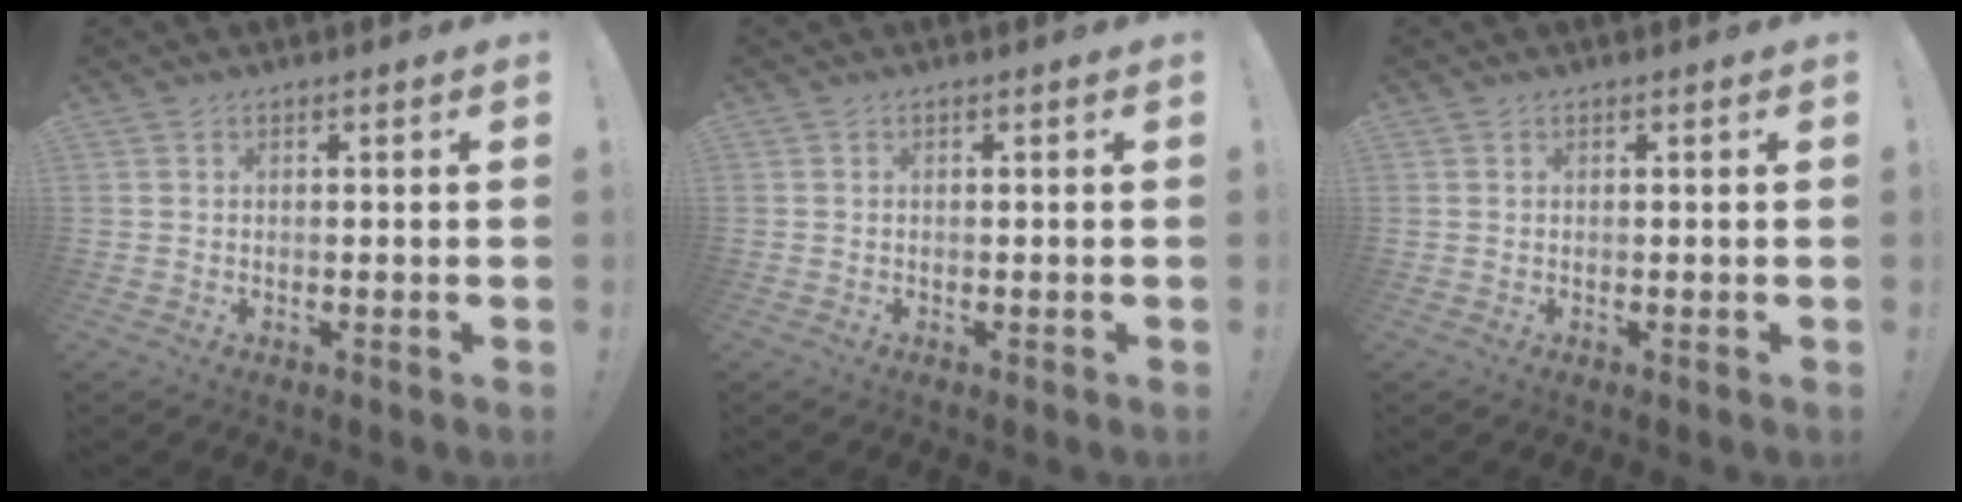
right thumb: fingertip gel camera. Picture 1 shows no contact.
{"total": 1.0, "force": [-0.3, 1.0, -0.1], "torque": [0.012, -0.002, -0.009]}
{"total": 0.0}